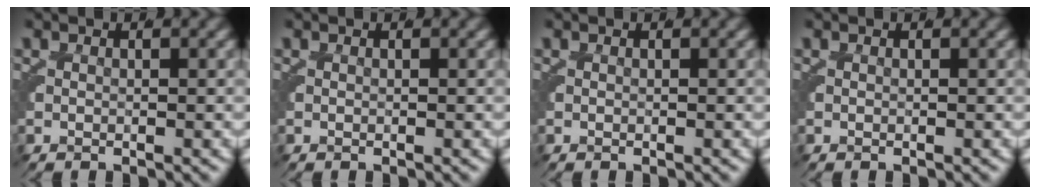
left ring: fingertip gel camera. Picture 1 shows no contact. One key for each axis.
{"total": 0.0}
{"total": 0.0}
{"total": 0.0}